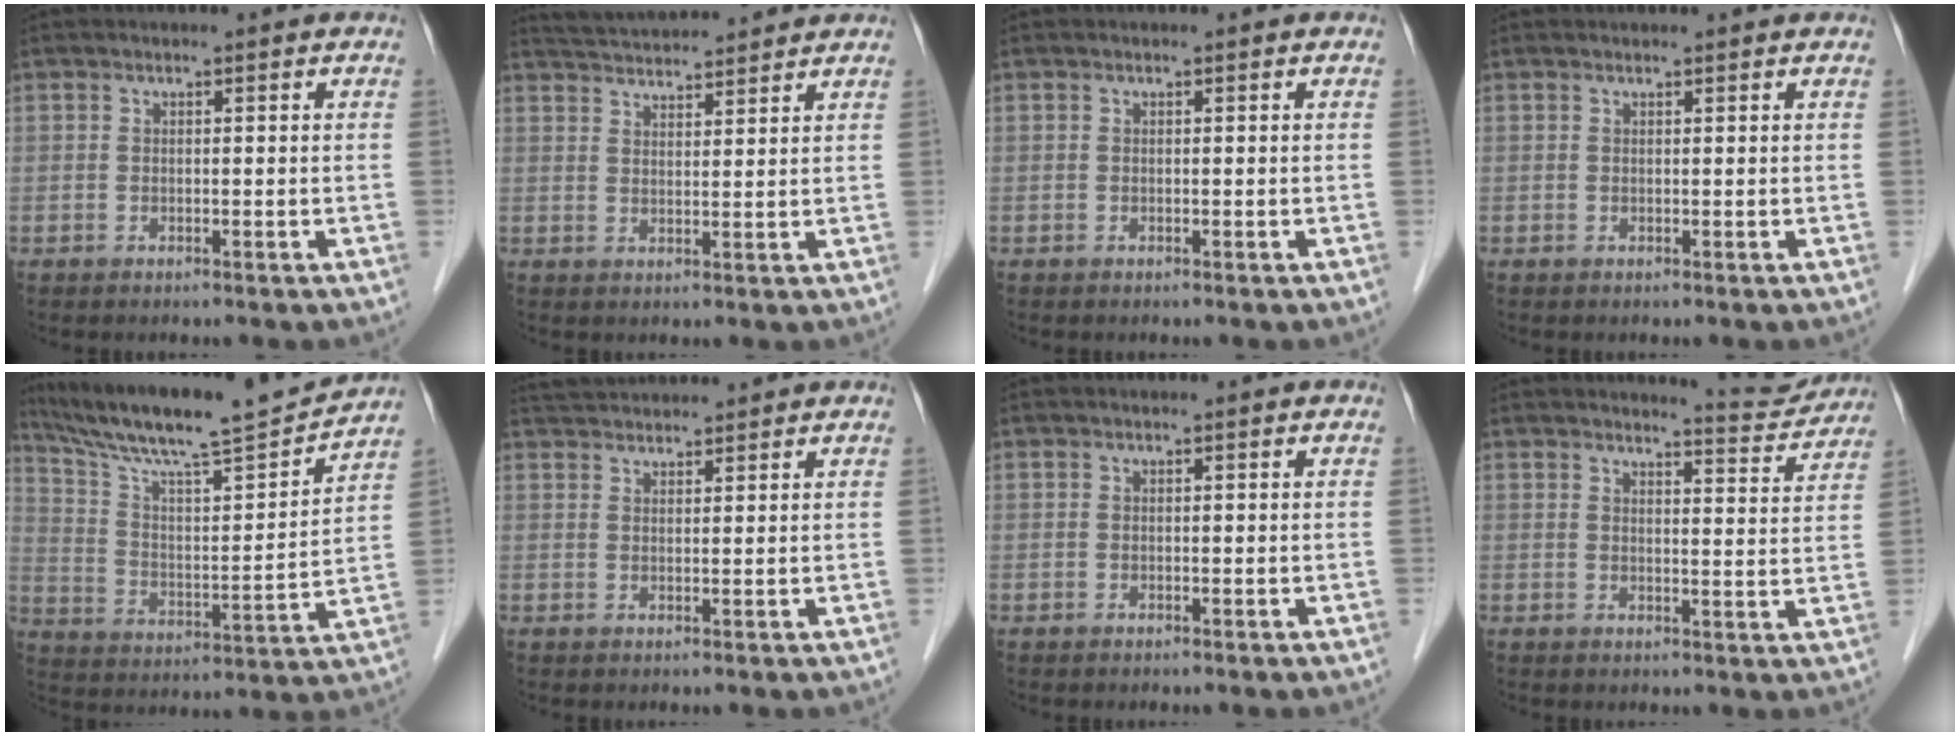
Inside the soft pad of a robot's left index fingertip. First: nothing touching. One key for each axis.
{"total": 9.0, "fx": 8.7, "fy": 0.6, "fz": 2.3, "tx": -0.046, "ty": 0.029, "tz": 0.136}
{"total": 0.0}
{"total": 1.2, "fx": 1.2, "fy": 0.0, "fz": 0.2, "tx": -0.008, "ty": 0.008, "tz": 0.017}
{"total": 19.2, "fx": 17.2, "fy": 0.0, "fz": 8.6, "tx": -0.154, "ty": -0.001, "tz": 0.280}
{"total": 5.9, "fx": 5.7, "fy": 0.5, "fz": 1.4, "tx": -0.029, "ty": 0.040, "tz": 0.095}
{"total": 0.0}
{"total": 5.7, "fx": 5.7, "fy": 0.1, "fz": 0.0, "tx": -0.008, "ty": -0.025, "tz": 0.063}